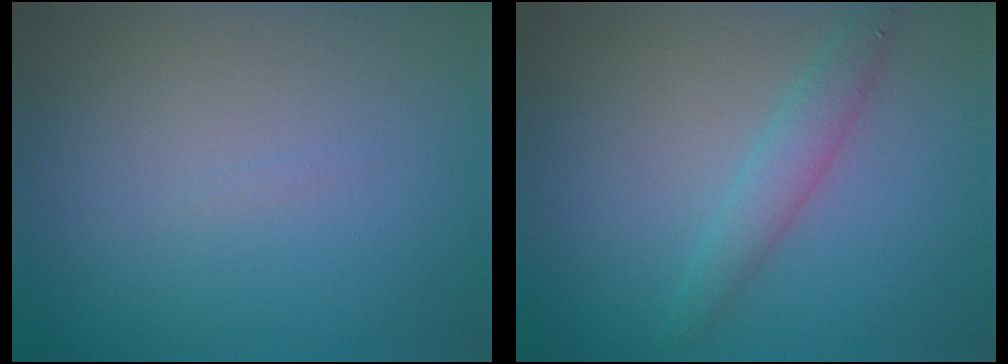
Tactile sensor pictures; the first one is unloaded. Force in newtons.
{"total": 2.1, "press": 2.1, "slide": 0.0}